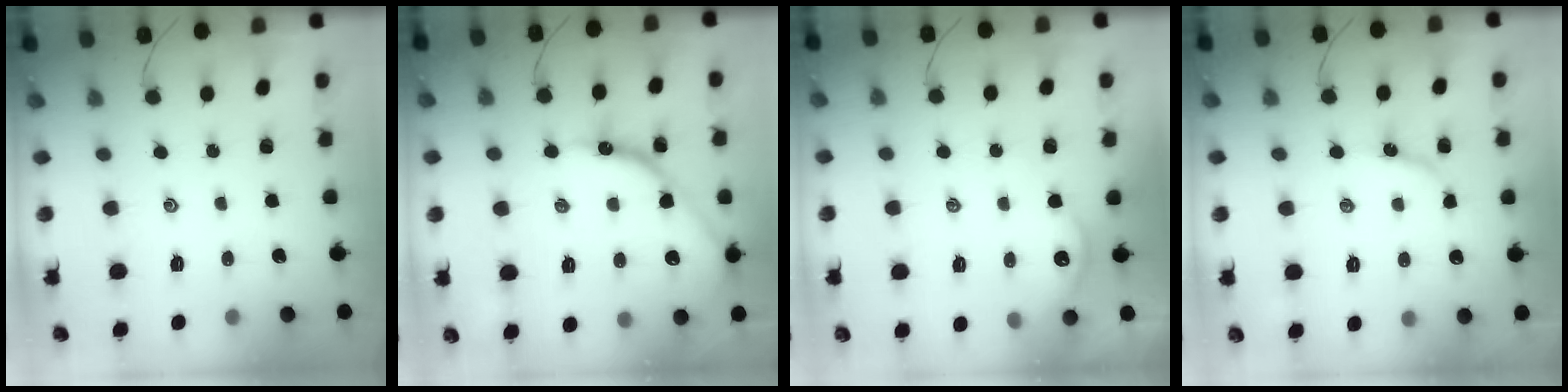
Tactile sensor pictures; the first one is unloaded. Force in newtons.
{"total": 12.8, "press": 12.7, "slide": 1.1}
{"total": 4.6, "press": 4.5, "slide": 0.4}
{"total": 5.3, "press": 5.3, "slide": 0.5}